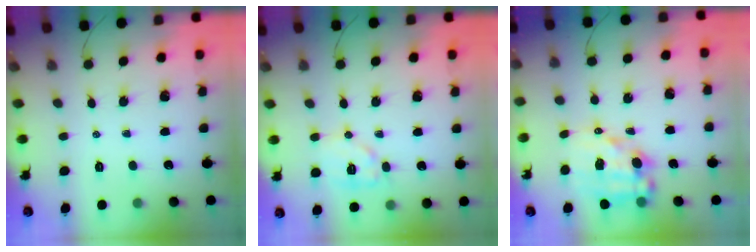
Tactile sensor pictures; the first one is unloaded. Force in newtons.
{"total": 9.4, "press": 9.4, "slide": 0.4}
{"total": 13.3, "press": 12.9, "slide": 3.3}